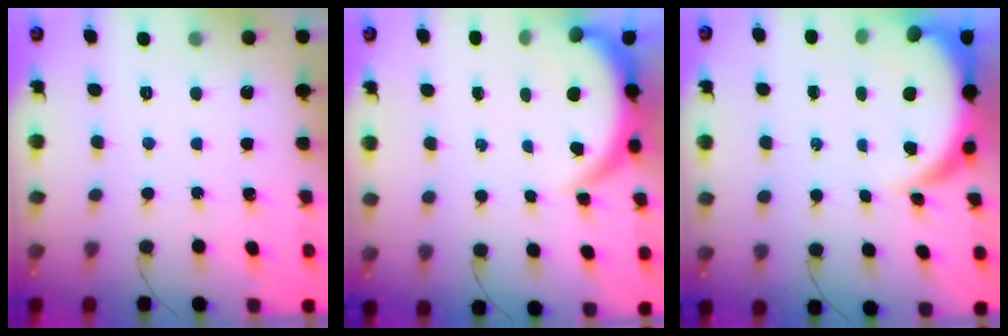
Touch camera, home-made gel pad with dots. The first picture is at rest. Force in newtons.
{"total": 5.1, "press": 5.1, "slide": 0.4}
{"total": 6.0, "press": 6.0, "slide": 0.1}